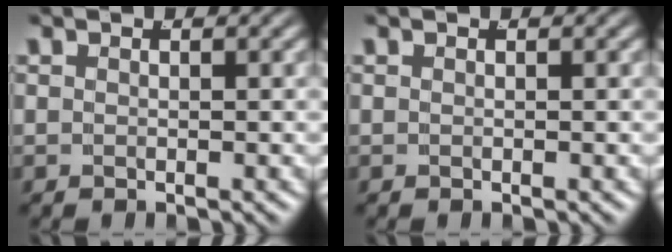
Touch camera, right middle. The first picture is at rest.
{"total": 0.0}